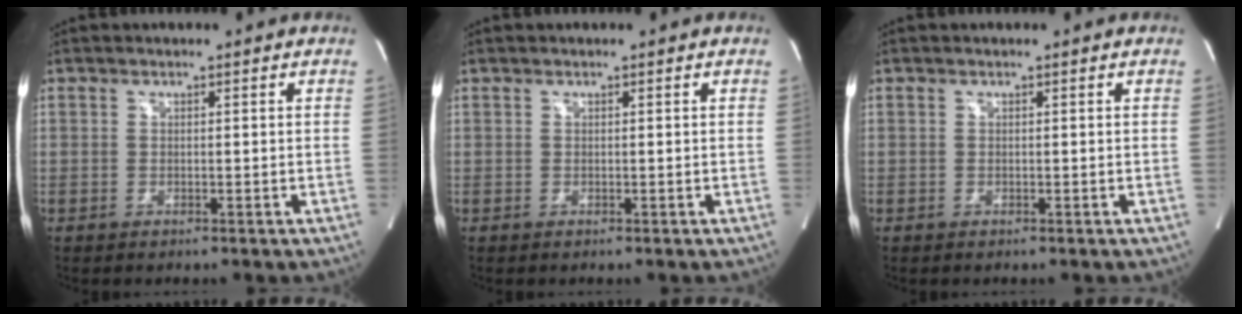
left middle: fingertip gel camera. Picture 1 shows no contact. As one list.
[{"total": 0.0}, {"total": 0.0}]